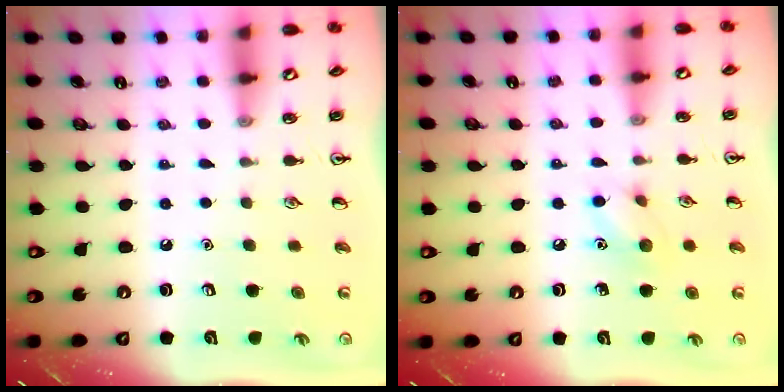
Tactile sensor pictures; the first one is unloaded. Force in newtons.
{"total": 6.8, "press": 6.7, "slide": 1.4}